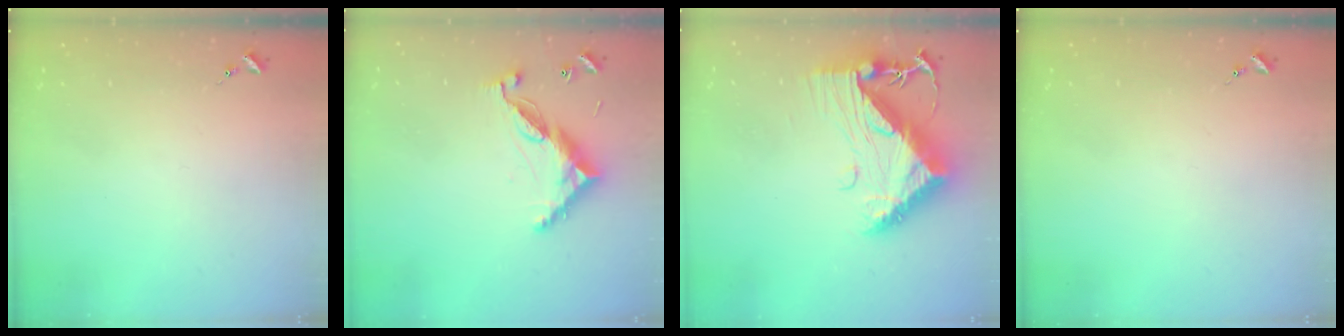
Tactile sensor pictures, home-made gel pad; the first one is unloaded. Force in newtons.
{"total": 9.9, "press": 9.9, "slide": 0.4}
{"total": 13.5, "press": 13.5, "slide": 1.2}
{"total": 0.0}